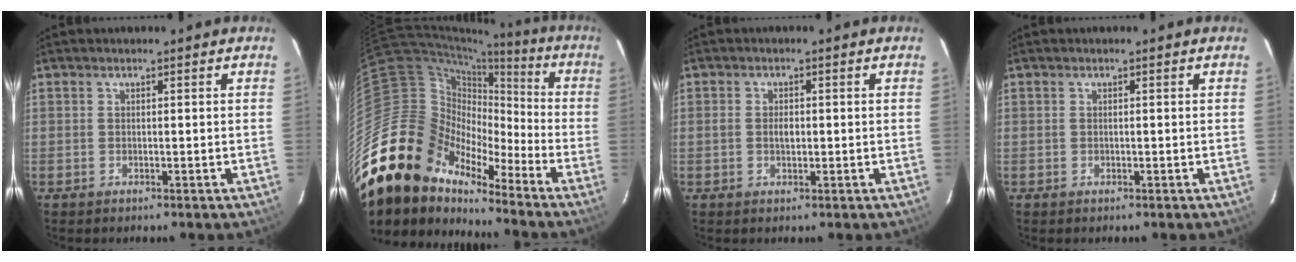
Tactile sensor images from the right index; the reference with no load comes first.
{"total": 19.2, "force": [-14.6, 11.3, 5.5], "torque": [-0.109, 0.035, -0.279]}
{"total": 1.9, "force": [-0.1, 1.1, 1.5], "torque": [-0.028, 0.002, -0.003]}
{"total": 0.0}